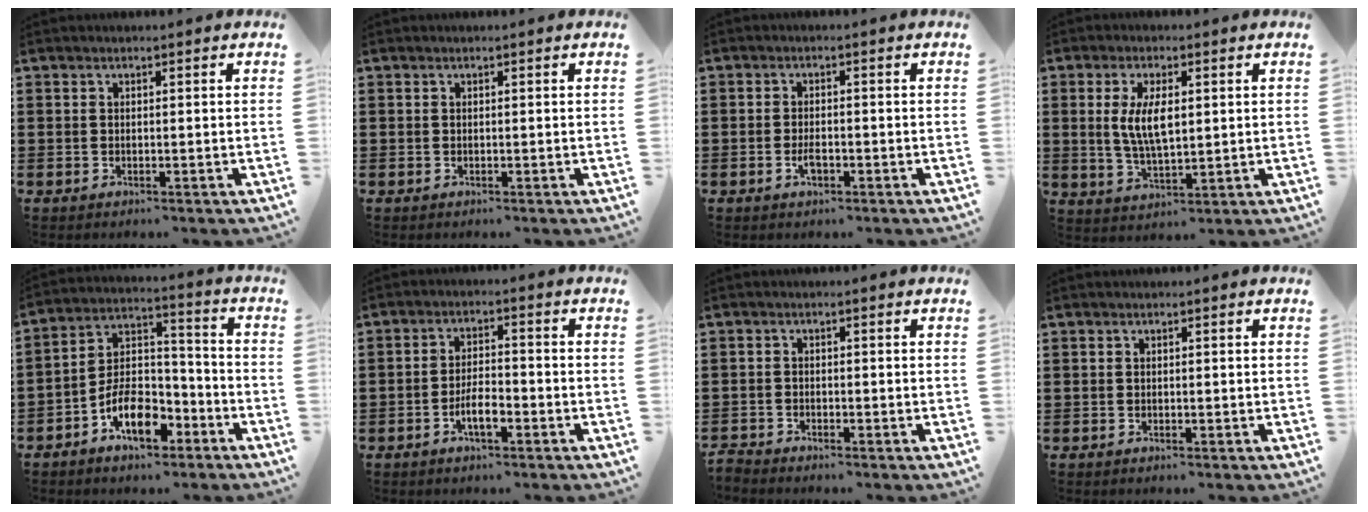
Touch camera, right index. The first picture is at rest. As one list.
[{"total": 0.0}, {"total": 2.5, "force": [-0.9, 1.0, 2.1], "torque": [-0.040, 0.000, -0.016]}, {"total": 6.7, "force": [0.8, 2.7, 6.1], "torque": [-0.129, 0.006, 0.012]}, {"total": 9.3, "force": [-5.4, 4.7, 6.0], "torque": [-0.123, 0.009, -0.102]}, {"total": 4.5, "force": [-2.2, 1.5, 3.6], "torque": [-0.074, 0.002, -0.044]}, {"total": 1.7, "force": [-1.7, 0.1, -0.1], "torque": [-0.004, 0.000, -0.037]}, {"total": 0.0}]